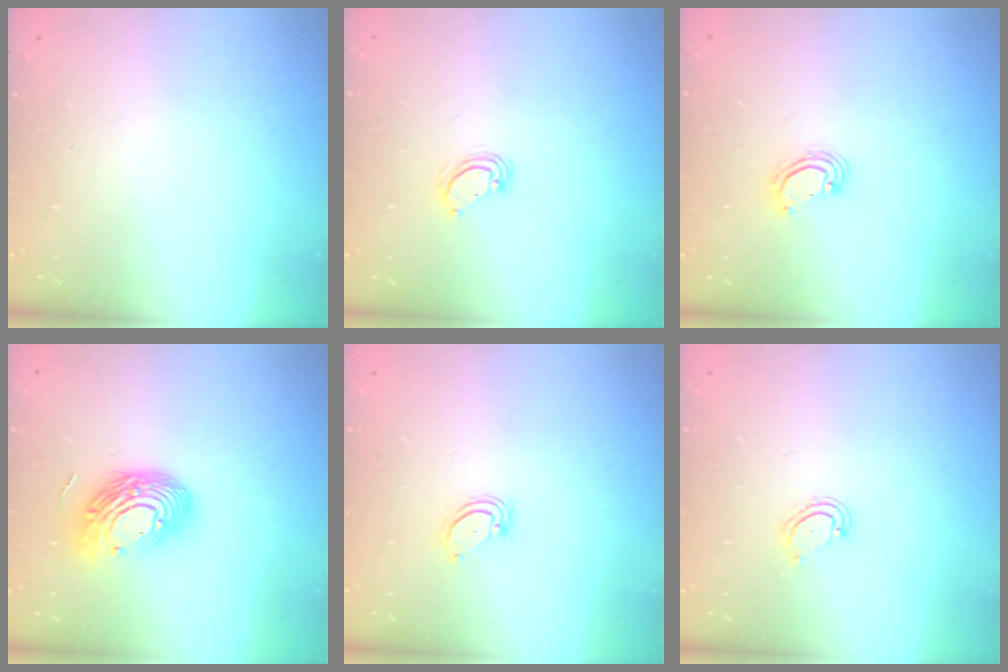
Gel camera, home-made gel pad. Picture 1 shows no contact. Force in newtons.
{"total": 3.9, "press": 3.9, "slide": 0.4}
{"total": 2.8, "press": 2.8, "slide": 0.2}
{"total": 14.8, "press": 14.8, "slide": 1.0}
{"total": 2.2, "press": 2.2, "slide": 0.3}
{"total": 3.9, "press": 3.9, "slide": 0.4}